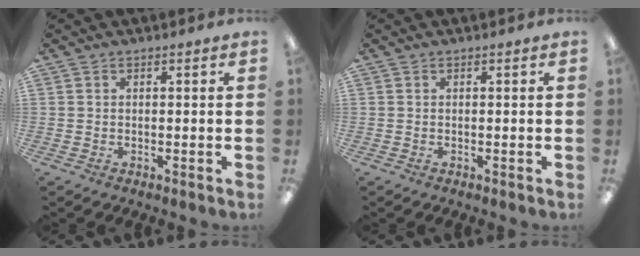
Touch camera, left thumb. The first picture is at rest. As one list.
[{"total": 0.0}]